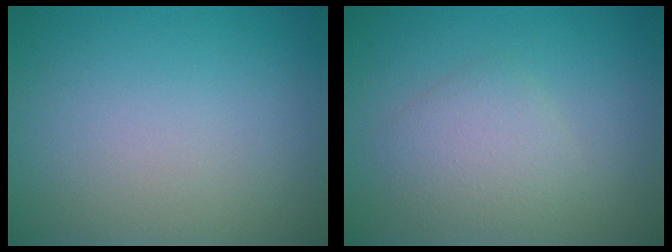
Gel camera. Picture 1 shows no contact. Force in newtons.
{"total": 2.8, "press": 2.8, "slide": 0.1}